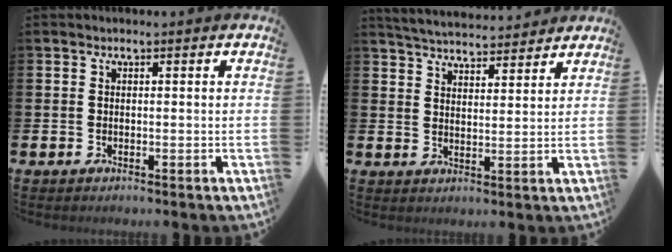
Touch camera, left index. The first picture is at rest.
{"total": 4.8, "force": [4.8, 0.4, 0.1], "torque": [-0.020, -0.026, 0.087]}